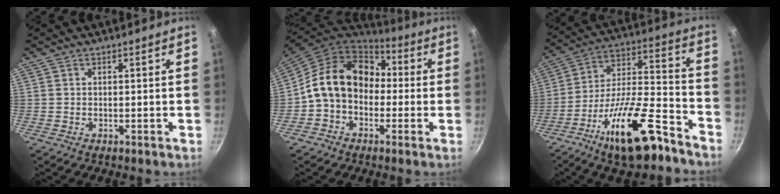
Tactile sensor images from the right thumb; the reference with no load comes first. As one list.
[{"total": 15.3, "force": [0.1, 12.0, 9.5], "torque": [-0.130, 0.048, -0.016]}, {"total": 20.0, "force": [-12.4, 6.3, 14.4], "torque": [-0.219, 0.078, -0.213]}]